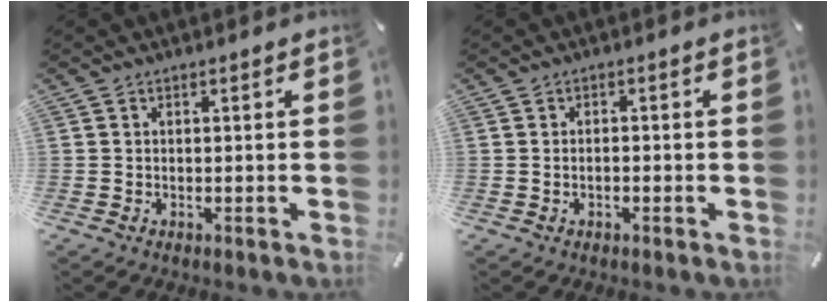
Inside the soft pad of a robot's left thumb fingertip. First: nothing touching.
{"total": 1.1, "force": [-0.4, 0.6, 0.9], "torque": [-0.019, 0.000, -0.008]}